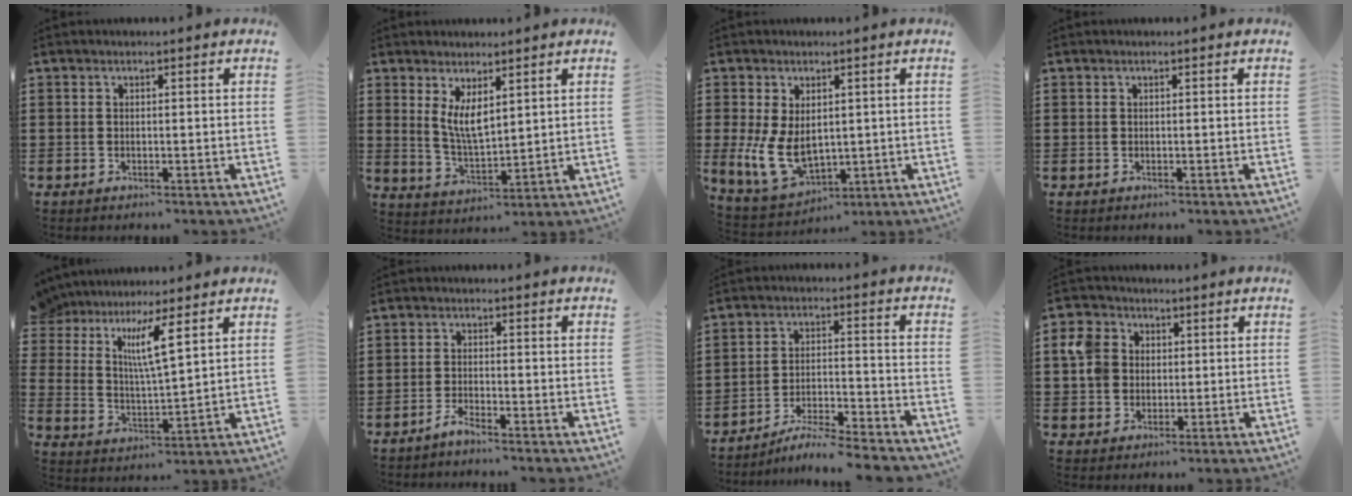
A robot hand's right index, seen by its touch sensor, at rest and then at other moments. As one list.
[{"total": 5.3, "force": [2.4, 2.1, 4.2], "torque": [-0.089, -0.001, 0.044]}, {"total": 8.4, "force": [0.0, 5.6, 6.3], "torque": [-0.149, 0.002, 0.005]}, {"total": 0.0}, {"total": 6.4, "force": [4.7, 1.2, 4.1], "torque": [-0.100, -0.012, 0.084]}, {"total": 1.9, "force": [-1.8, -0.2, 0.6], "torque": [-0.018, -0.003, -0.036]}, {"total": 5.9, "force": [-5.6, -0.3, 1.8], "torque": [-0.036, -0.009, -0.111]}, {"total": 6.6, "force": [1.2, 6.0, 2.6], "torque": [-0.085, 0.015, 0.020]}]